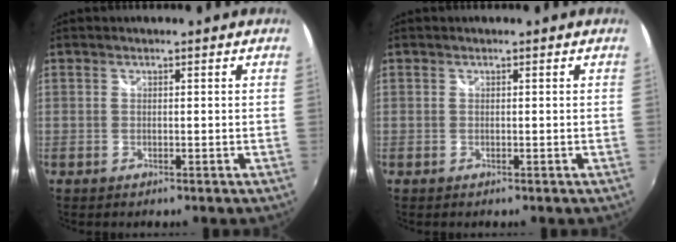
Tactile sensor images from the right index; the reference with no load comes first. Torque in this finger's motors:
{"motor_torque": [-0.02, 0.01, 0.00, 0.00]}